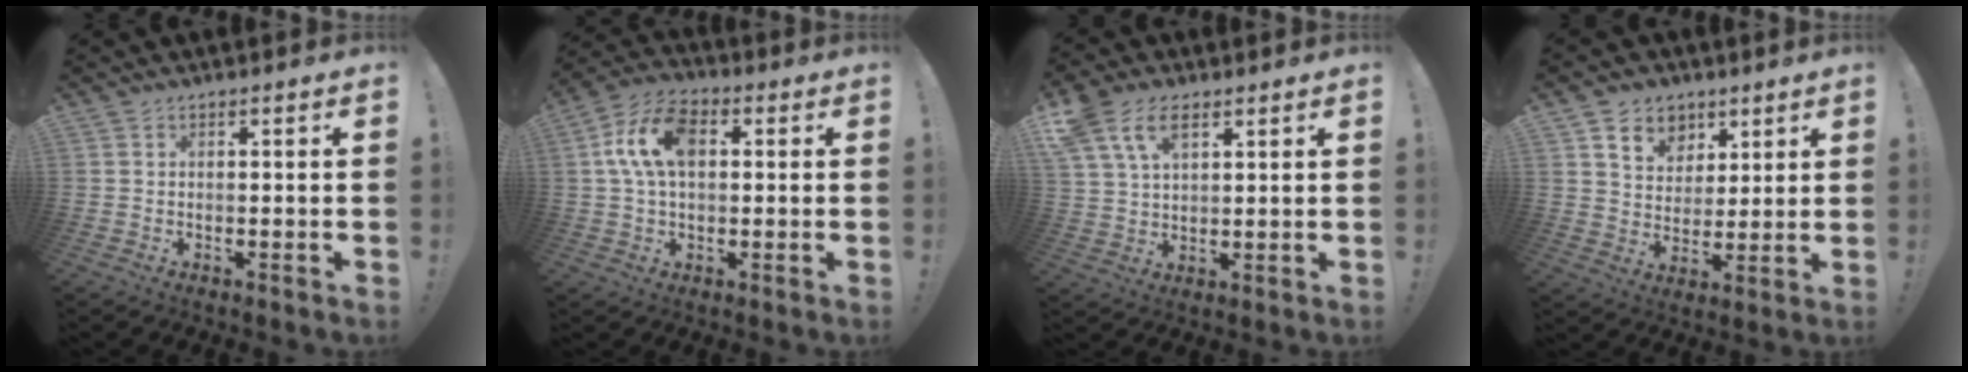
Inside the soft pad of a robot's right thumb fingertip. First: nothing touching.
{"total": 12.8, "force": [2.5, 8.2, 9.6], "torque": [-0.184, 0.016, 0.047]}
{"total": 10.6, "force": [5.6, 6.3, 6.4], "torque": [-0.131, -0.003, 0.110]}
{"total": 8.9, "force": [5.3, 6.9, 1.8], "torque": [-0.024, -0.039, 0.103]}